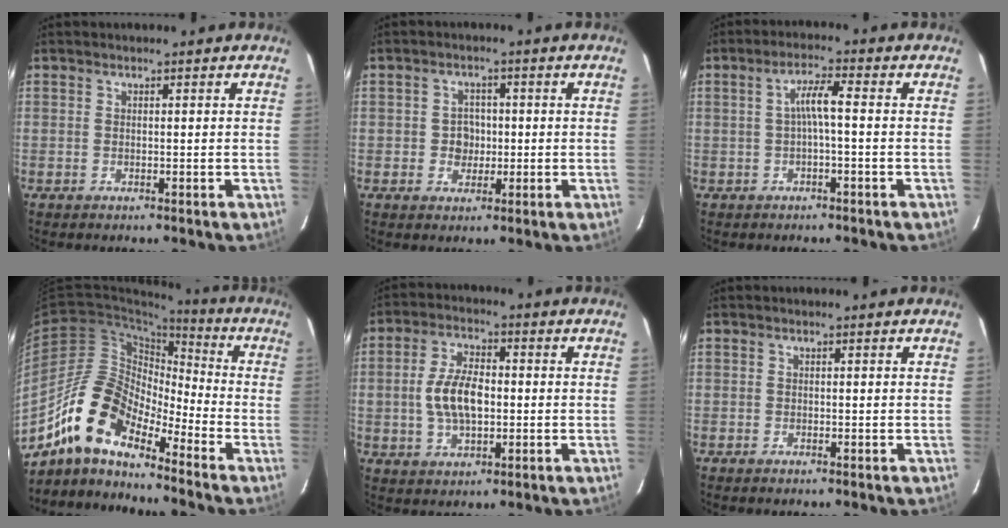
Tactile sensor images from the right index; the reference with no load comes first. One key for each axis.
{"total": 3.7, "fx": -0.4, "fy": 3.4, "fz": 1.3, "tx": -0.024, "ty": 0.011, "tz": -0.004}
{"total": 3.7, "fx": -0.5, "fy": 0.2, "fz": 3.7, "tx": -0.072, "ty": 0.009, "tz": -0.006}
{"total": 14.2, "fx": -10.8, "fy": 4.9, "fz": 7.7, "tx": -0.132, "ty": 0.008, "tz": -0.221}
{"total": 9.0, "fx": -0.5, "fy": 4.8, "fz": 7.6, "tx": -0.152, "ty": 0.009, "tz": -0.006}
{"total": 0.0}